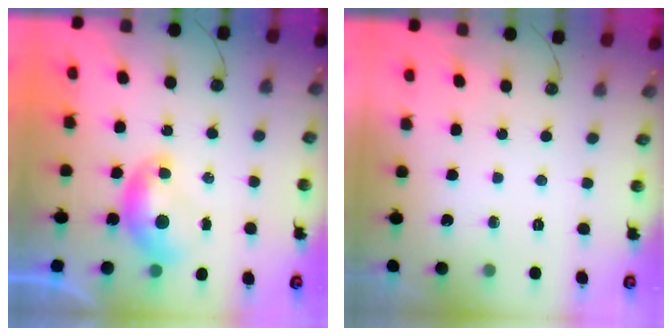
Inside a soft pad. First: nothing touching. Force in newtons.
{"total": 0.0}